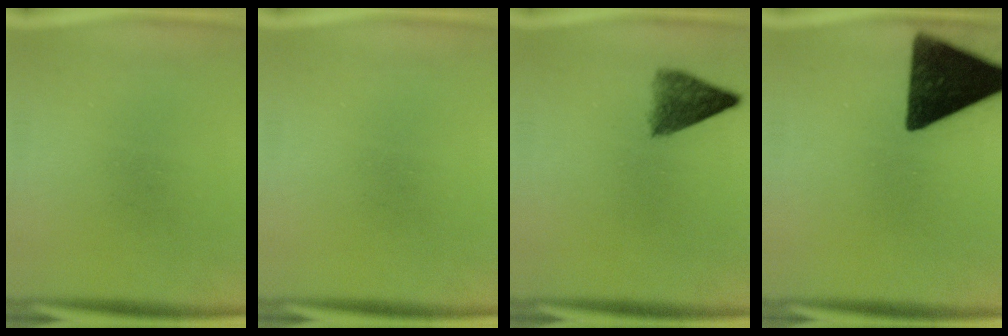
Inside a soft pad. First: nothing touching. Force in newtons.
{"total": 0.0}
{"total": 5.2}
{"total": 16.6}